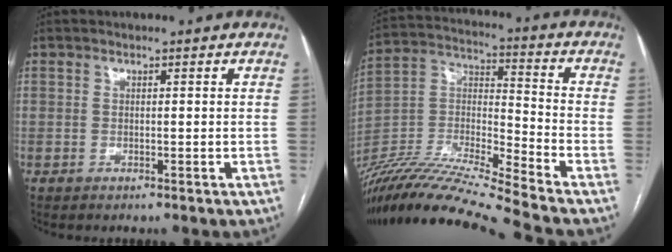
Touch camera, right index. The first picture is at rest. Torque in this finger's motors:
{"motor_torque": [-0.46, -1.56, 0.14, 0.07]}